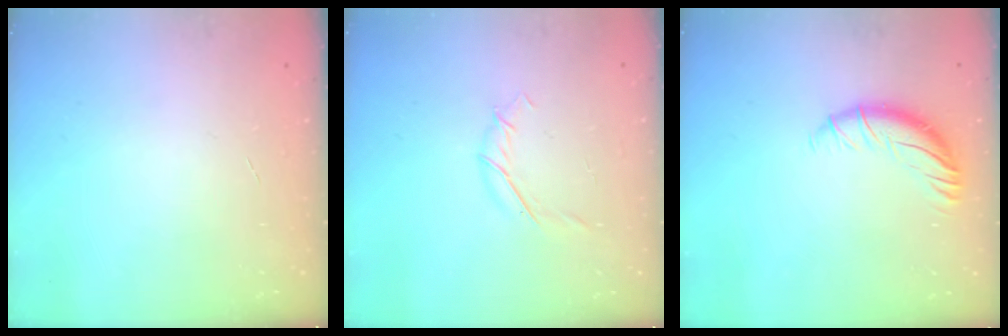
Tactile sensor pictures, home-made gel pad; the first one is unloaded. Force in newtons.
{"total": 5.6, "press": 5.3, "slide": 1.6}
{"total": 9.6, "press": 9.5, "slide": 1.1}